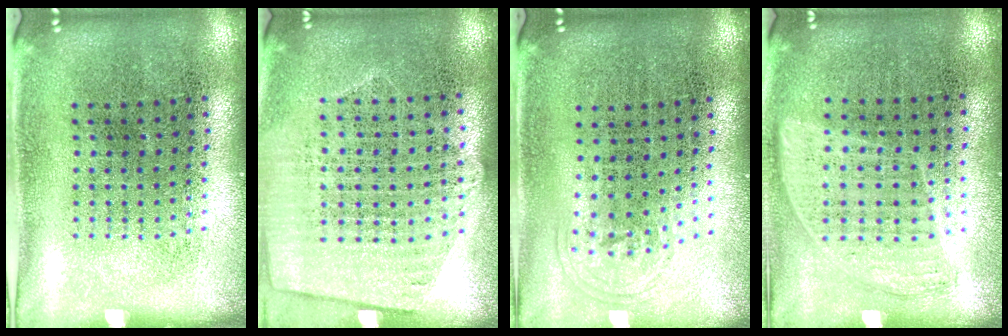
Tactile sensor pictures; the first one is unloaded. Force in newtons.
{"total": 1.2, "press": 1.1, "slide": 0.6}
{"total": 0.8, "press": 0.6, "slide": 0.6}
{"total": 0.9, "press": 0.8, "slide": 0.4}